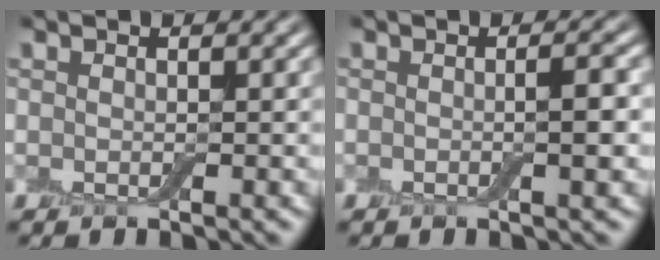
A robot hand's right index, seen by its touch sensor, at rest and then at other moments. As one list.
[{"total": 2.2, "force": [-0.3, 0.4, 2.2], "torque": [-0.032, 0.002, -0.007]}]